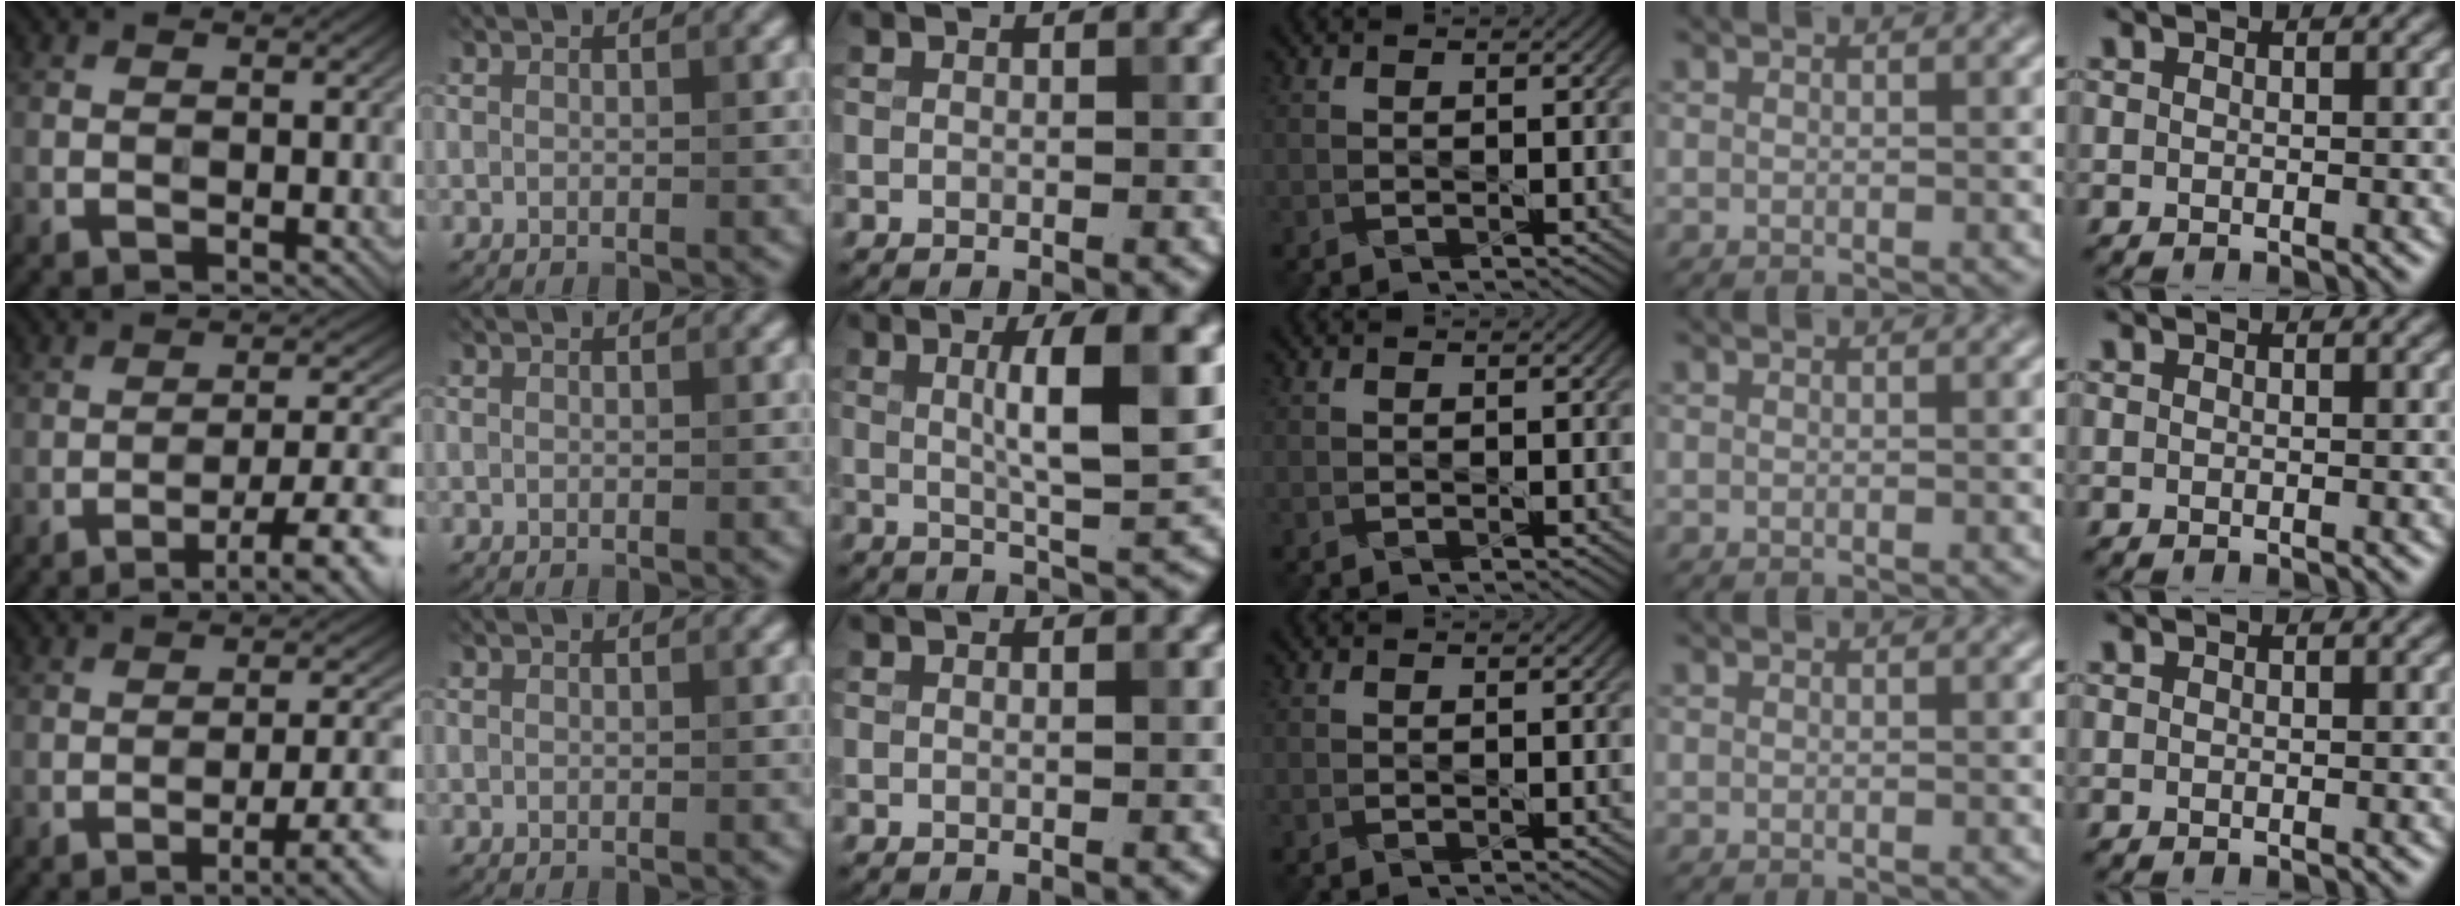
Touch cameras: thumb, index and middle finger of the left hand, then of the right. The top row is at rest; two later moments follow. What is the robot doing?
{"motion": "pour", "object": "measuring cup"}